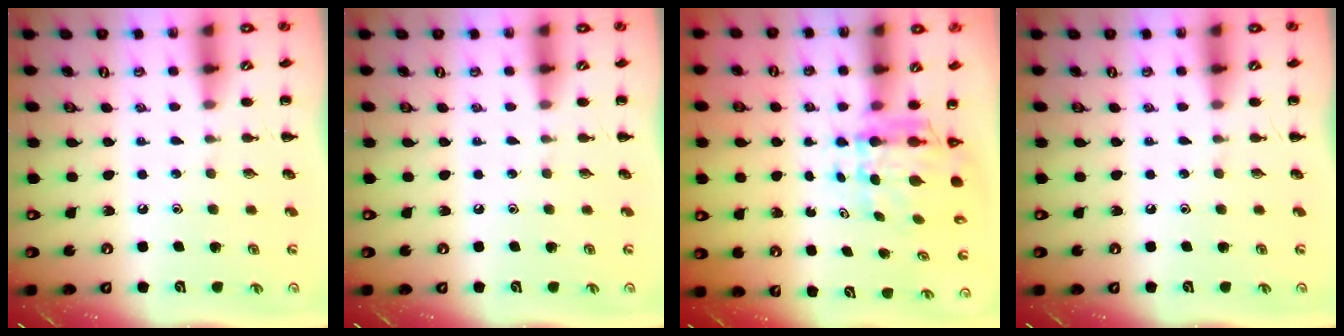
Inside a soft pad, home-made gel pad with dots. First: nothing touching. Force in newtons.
{"total": 0.0}
{"total": 6.0, "press": 5.9, "slide": 1.4}
{"total": 0.0}